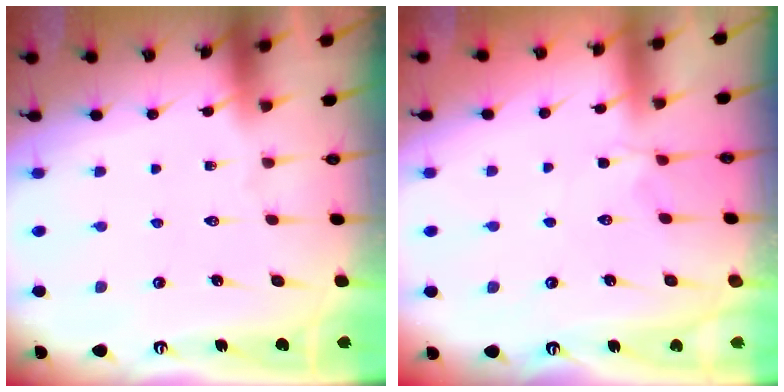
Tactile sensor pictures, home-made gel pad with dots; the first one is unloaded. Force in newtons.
{"total": 1.9, "press": 1.9, "slide": 0.5}